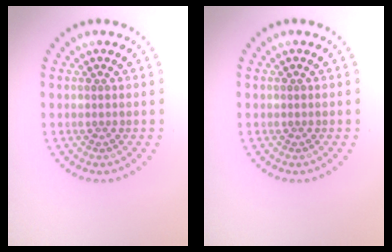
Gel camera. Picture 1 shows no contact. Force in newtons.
{"total": 0.0}